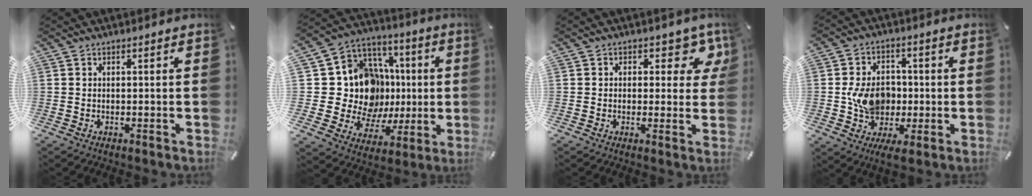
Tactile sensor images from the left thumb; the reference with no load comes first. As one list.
[{"total": 18.3, "force": [1.0, 16.2, 8.5], "torque": [-0.164, -0.035, 0.046]}, {"total": 6.4, "force": [2.8, 4.2, 4.0], "torque": [-0.032, -0.013, 0.041]}, {"total": 9.4, "force": [-0.8, 7.3, 5.8], "torque": [-0.114, 0.013, -0.014]}]